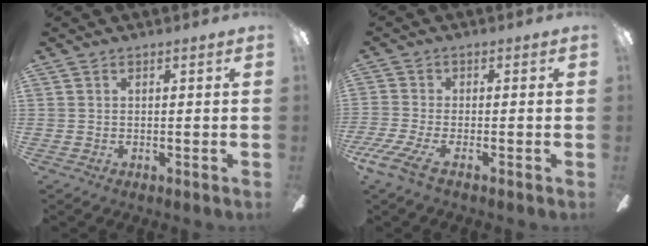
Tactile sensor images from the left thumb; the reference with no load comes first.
{"total": 6.7, "force": [-3.0, 1.6, 5.7], "torque": [-0.122, -0.003, -0.055]}